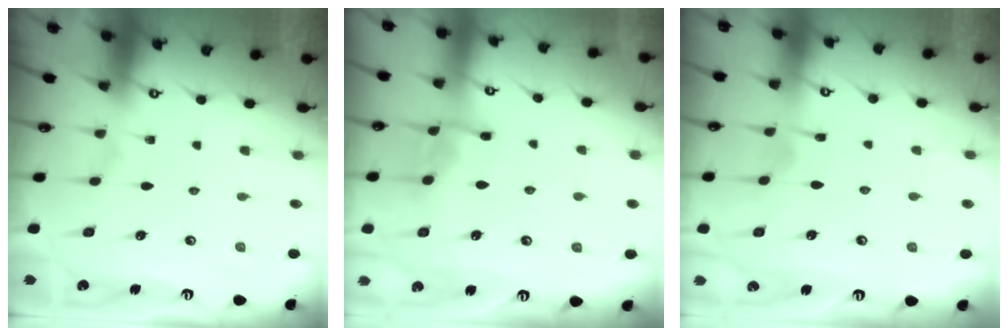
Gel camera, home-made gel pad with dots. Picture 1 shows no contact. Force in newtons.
{"total": 8.9, "press": 8.9, "slide": 0.8}
{"total": 3.8, "press": 3.8, "slide": 0.4}